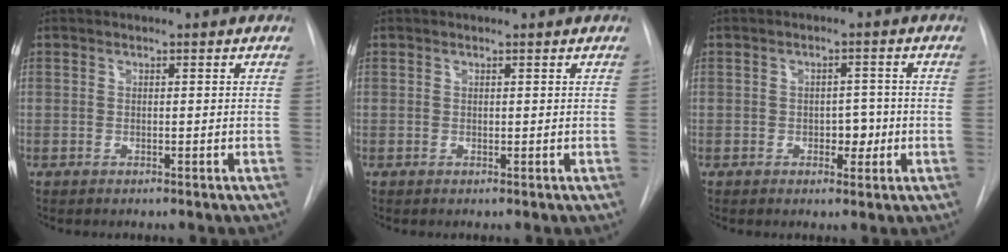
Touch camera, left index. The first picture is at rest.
{"total": 0.0}
{"total": 3.0, "force": [-0.7, 1.9, 2.2], "torque": [-0.024, 0.003, -0.007]}